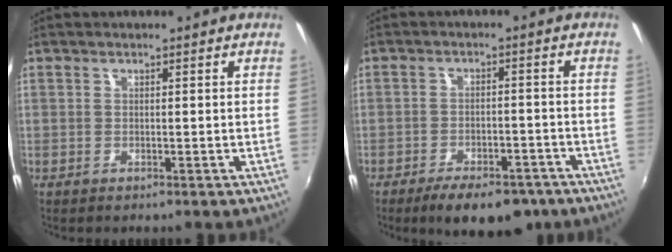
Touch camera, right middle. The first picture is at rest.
{"total": 11.7, "force": [-8.6, 4.8, 6.3], "torque": [-0.125, -0.010, -0.119]}